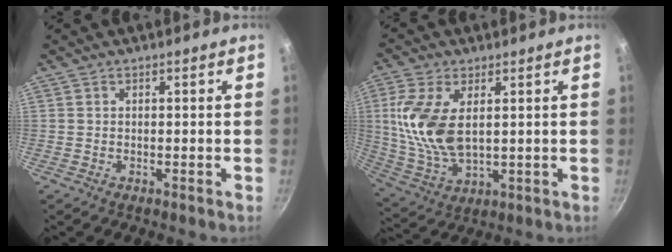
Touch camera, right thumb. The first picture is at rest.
{"total": 13.4, "force": [2.5, 7.1, 11.1], "torque": [-0.221, -0.009, 0.058]}